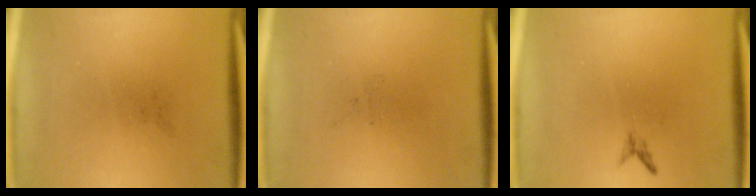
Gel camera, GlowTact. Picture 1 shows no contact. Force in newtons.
{"total": 0.0}
{"total": 0.7}